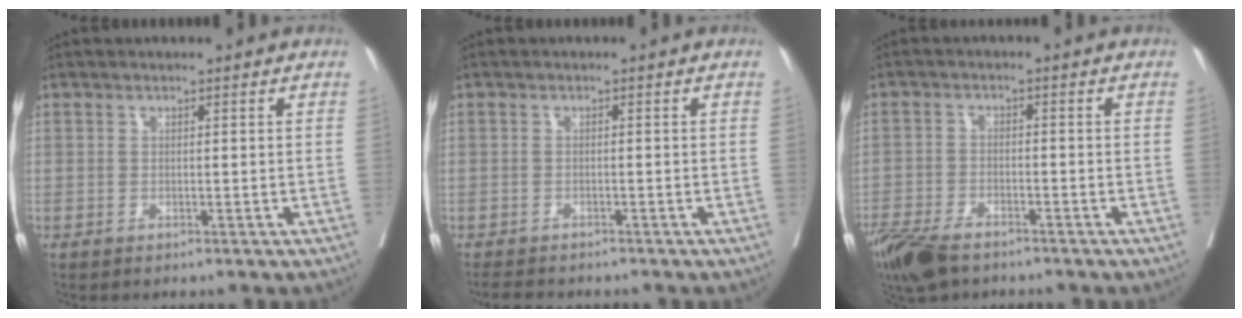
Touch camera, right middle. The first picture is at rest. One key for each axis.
{"total": 3.9, "fx": -3.5, "fy": 1.2, "fz": 1.3, "tx": -0.022, "ty": -0.008, "tz": -0.053}
{"total": 8.8, "fx": -6.7, "fy": 3.3, "fz": 4.6, "tx": -0.088, "ty": -0.015, "tz": -0.120}